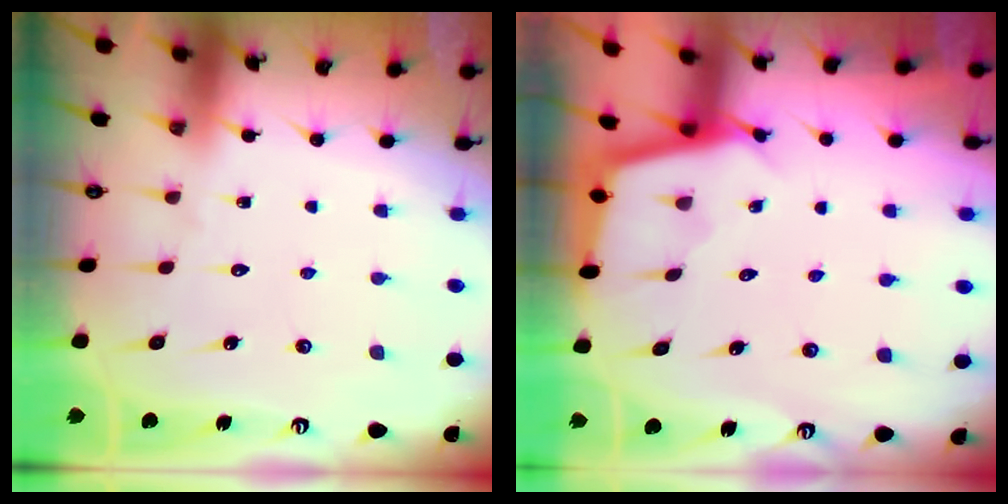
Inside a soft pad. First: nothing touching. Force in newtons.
{"total": 2.4, "press": 2.4, "slide": 0.2}